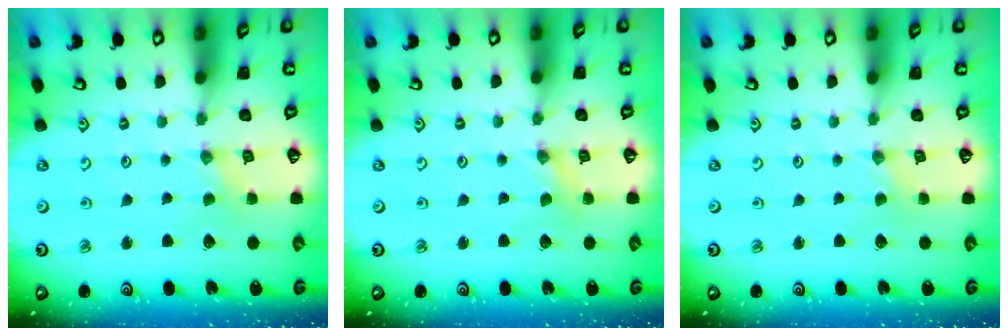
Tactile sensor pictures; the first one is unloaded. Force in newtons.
{"total": 0.0}
{"total": 0.0}